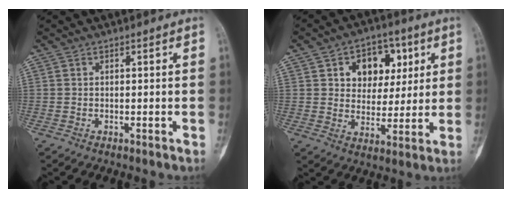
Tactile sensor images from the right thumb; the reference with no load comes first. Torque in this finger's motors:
{"motor_torque": [0.04, 0.30, 0.34, -0.18, 0.05]}